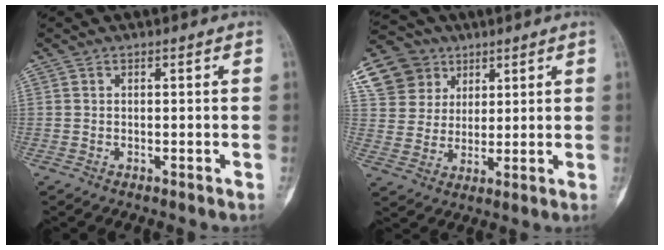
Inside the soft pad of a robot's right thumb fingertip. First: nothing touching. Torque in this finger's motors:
{"motor_torque": [-0.18, 0.47, -0.80, 0.10, -0.43]}